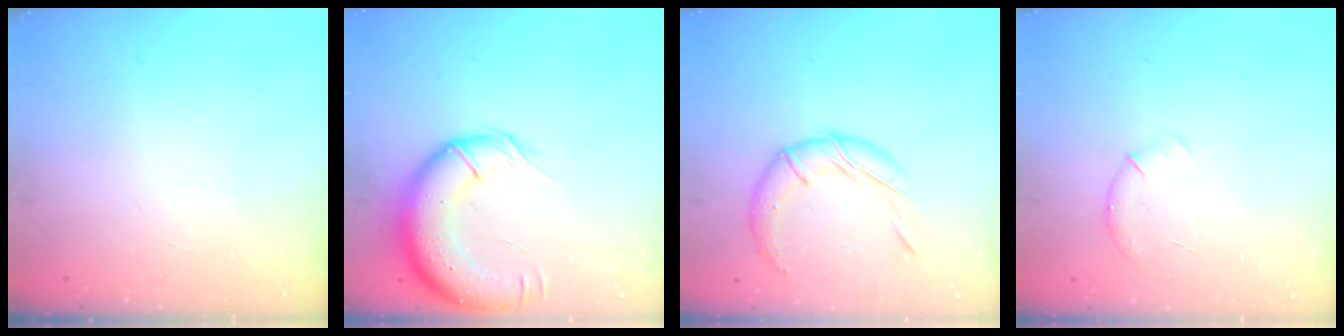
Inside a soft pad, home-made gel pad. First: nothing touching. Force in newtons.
{"total": 14.6, "press": 14.2, "slide": 3.5}
{"total": 13.2, "press": 13.2, "slide": 1.3}
{"total": 6.1, "press": 5.9, "slide": 1.5}